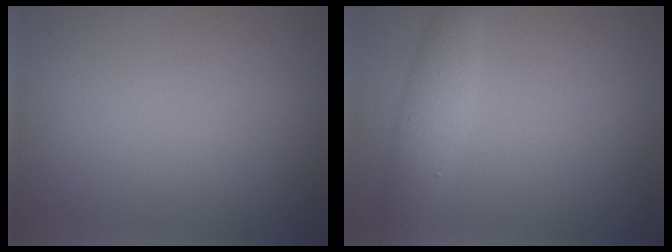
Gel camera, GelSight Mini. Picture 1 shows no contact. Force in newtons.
{"total": 2.7, "press": 2.7, "slide": 0.1}